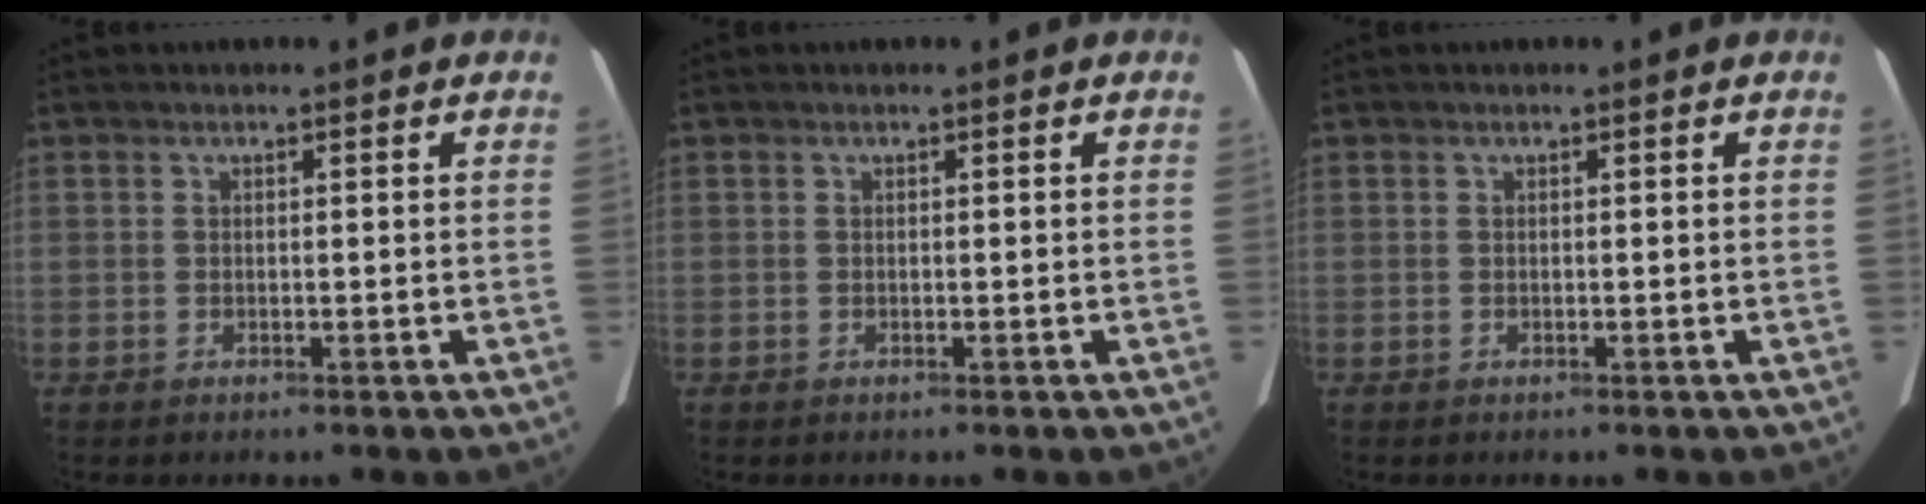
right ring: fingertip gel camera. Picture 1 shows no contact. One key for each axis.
{"total": 0.0}
{"total": 0.0}